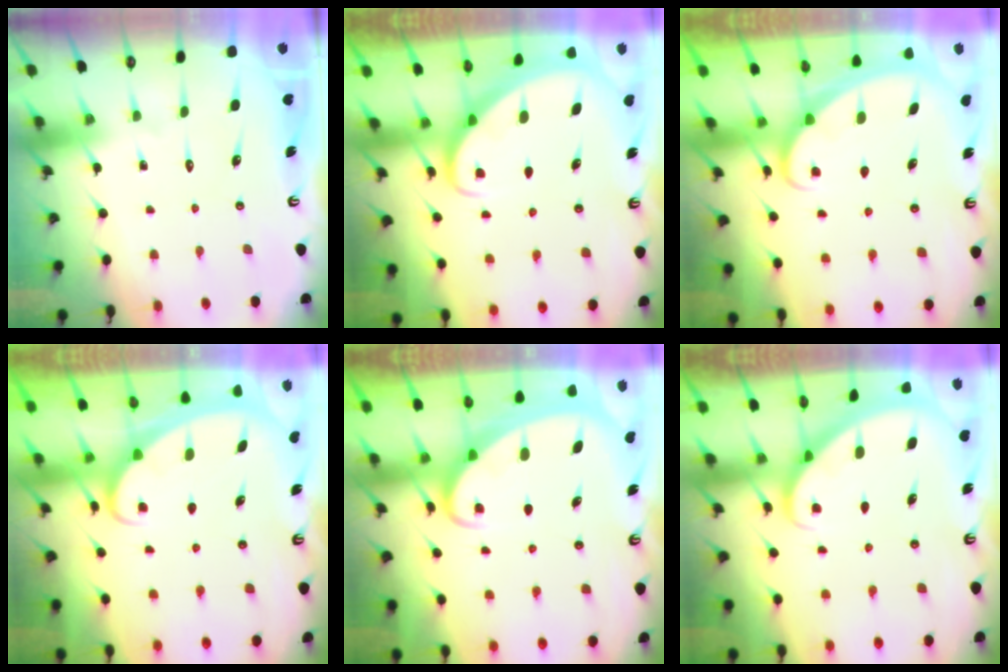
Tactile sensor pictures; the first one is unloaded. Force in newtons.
{"total": 2.2, "press": 2.2, "slide": 0.2}
{"total": 1.7, "press": 1.7, "slide": 0.1}
{"total": 2.5, "press": 2.4, "slide": 0.3}
{"total": 2.7, "press": 2.7, "slide": 0.4}
{"total": 2.1, "press": 2.1, "slide": 0.1}